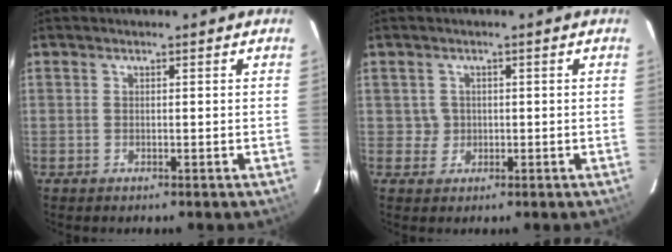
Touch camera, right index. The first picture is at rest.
{"total": 2.2, "force": [0.1, 2.2, -0.1], "torque": [0.006, 0.009, 0.006]}